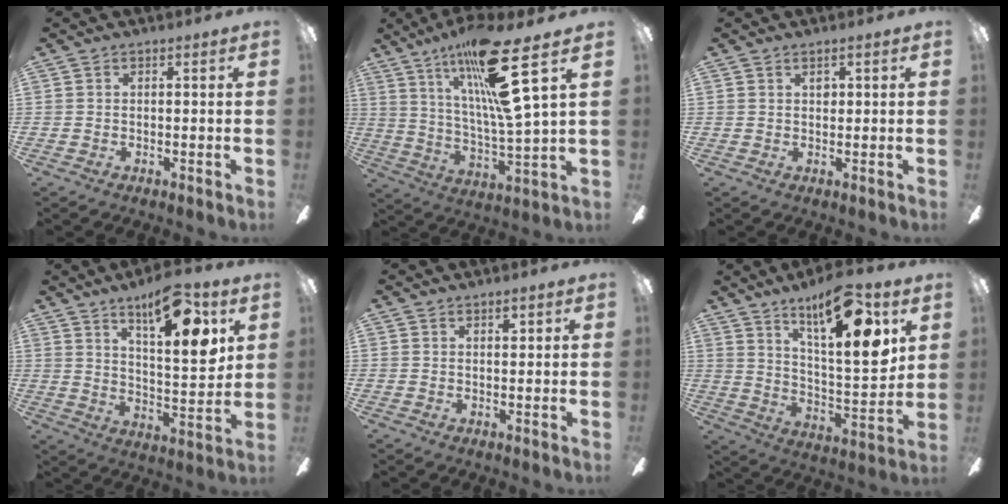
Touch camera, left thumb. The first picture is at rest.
{"total": 21.4, "force": [13.2, 2.5, 16.7], "torque": [-0.315, -0.067, 0.196]}
{"total": 1.5, "force": [0.8, 0.8, 0.9], "torque": [-0.003, -0.003, 0.011]}
{"total": 15.7, "force": [9.3, 5.0, 11.6], "torque": [-0.165, -0.047, 0.146]}
{"total": 1.9, "force": [1.4, 0.7, 1.0], "torque": [-0.014, -0.003, 0.023]}
{"total": 18.4, "force": [11.4, 5.2, 13.5], "torque": [-0.206, -0.063, 0.176]}